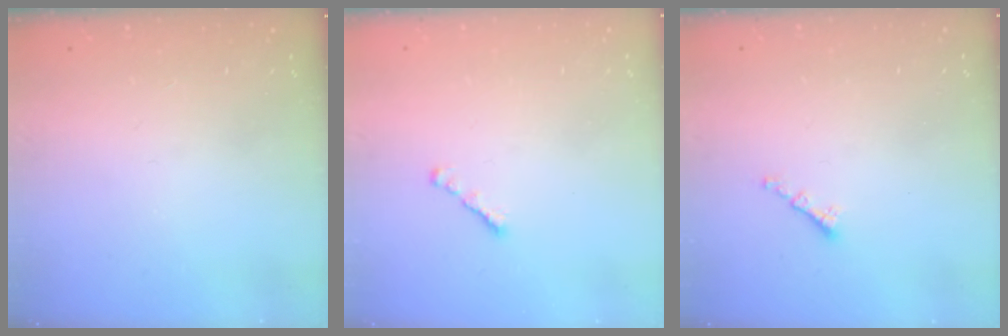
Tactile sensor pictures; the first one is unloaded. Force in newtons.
{"total": 1.3, "press": 1.2, "slide": 0.5}
{"total": 1.3, "press": 1.2, "slide": 0.5}